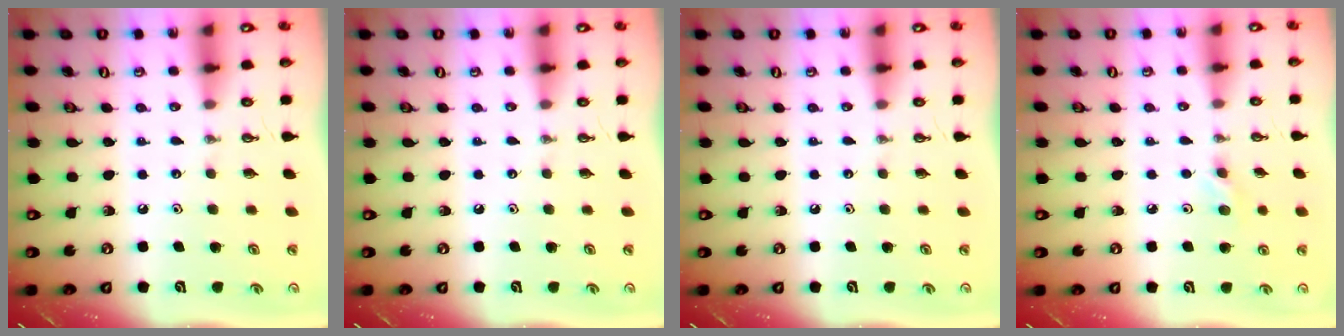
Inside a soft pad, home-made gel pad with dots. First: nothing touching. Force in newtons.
{"total": 0.0}
{"total": 0.0}
{"total": 5.9, "press": 5.8, "slide": 0.8}